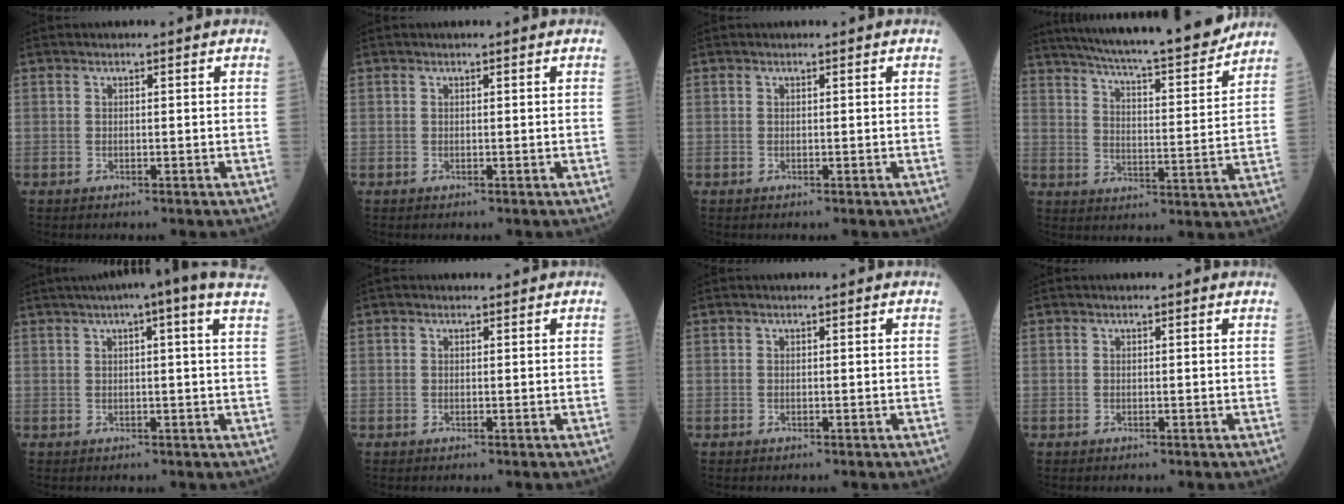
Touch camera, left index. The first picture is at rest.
{"total": 0.5, "force": [0.5, 0.2, 0.2], "torque": [-0.006, 0.008, 0.008]}
{"total": 0.0}
{"total": 21.8, "force": [19.2, 2.0, 10.0], "torque": [-0.168, -0.010, 0.276]}
{"total": 11.8, "force": [8.7, 0.3, 8.0], "torque": [-0.123, 0.039, 0.103]}
{"total": 7.7, "force": [6.7, 0.9, 3.6], "torque": [-0.057, 0.037, 0.115]}
{"total": 0.0}
{"total": 0.7, "force": [0.6, 0.3, 0.2], "torque": [-0.008, 0.008, 0.009]}